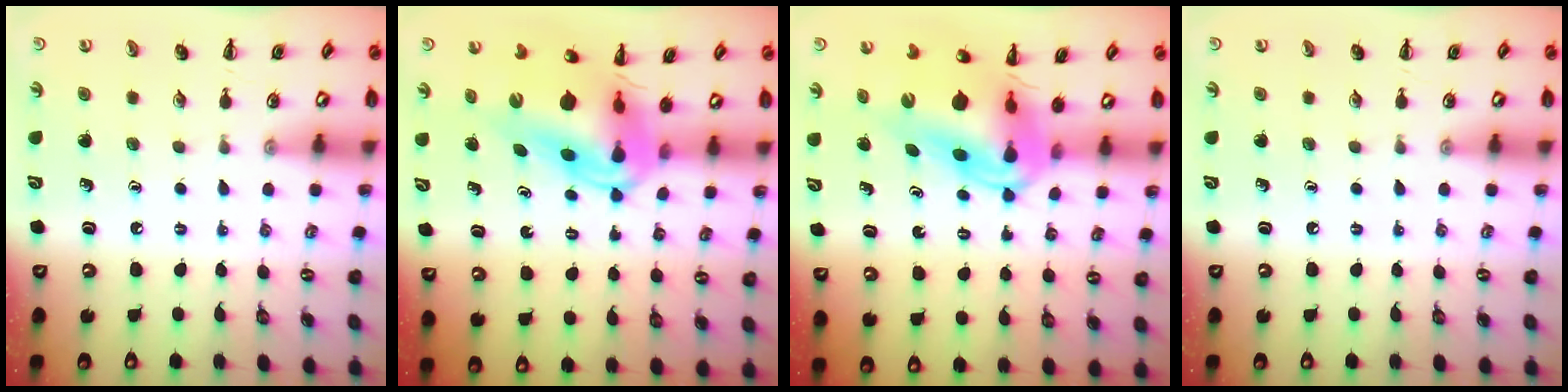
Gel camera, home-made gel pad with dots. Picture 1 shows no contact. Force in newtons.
{"total": 13.9, "press": 13.2, "slide": 4.2}
{"total": 13.9, "press": 13.2, "slide": 4.2}
{"total": 0.0}